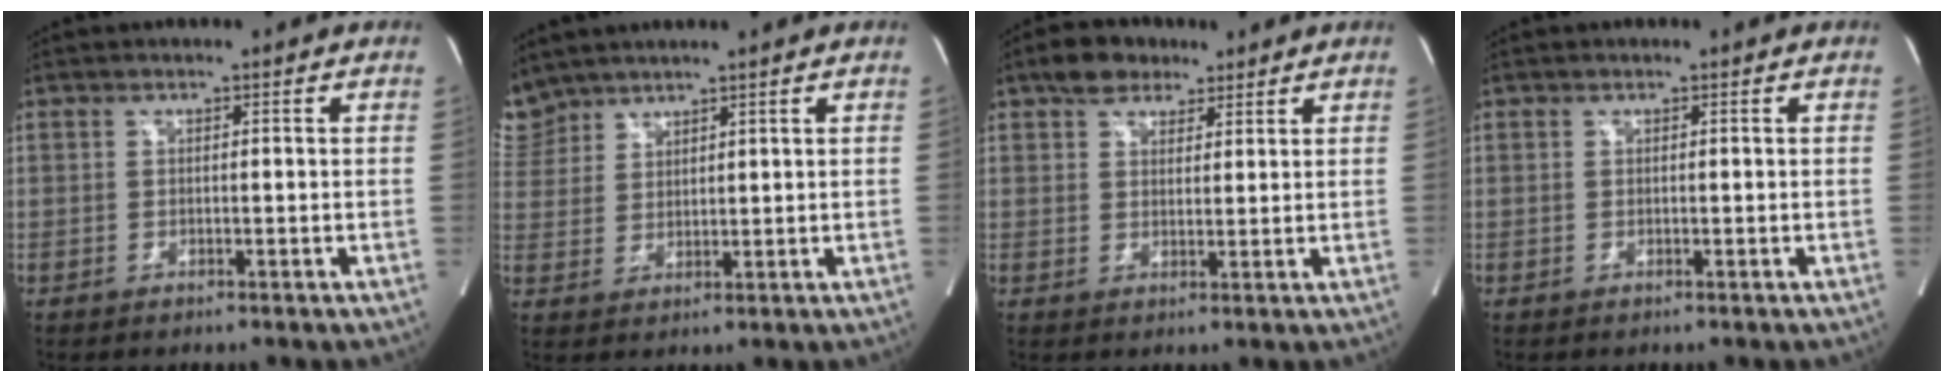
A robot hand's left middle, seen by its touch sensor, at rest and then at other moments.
{"total": 6.2, "force": [5.7, 2.2, 0.2], "torque": [-0.016, 0.015, 0.128]}
{"total": 5.6, "force": [3.9, 3.3, 2.3], "torque": [-0.043, 0.015, 0.070]}
{"total": 0.0}